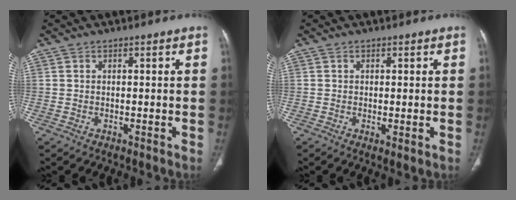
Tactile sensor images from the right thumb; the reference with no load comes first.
{"total": 1.5, "force": [-0.2, 0.5, 1.4], "torque": [-0.028, -0.008, -0.001]}